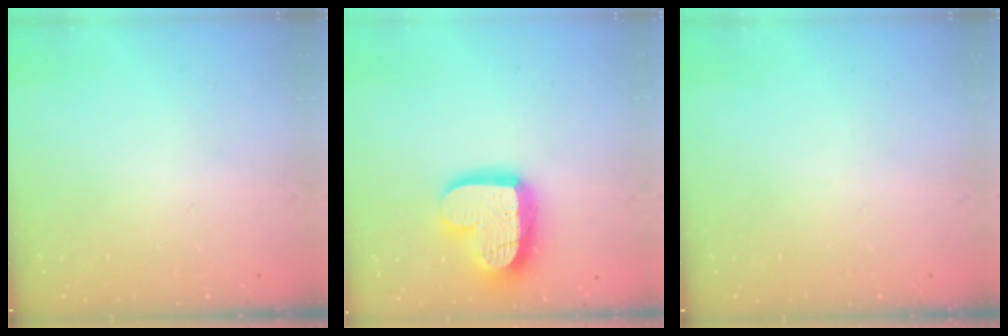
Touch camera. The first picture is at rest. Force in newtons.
{"total": 17.1, "press": 17.0, "slide": 1.6}
{"total": 0.0}